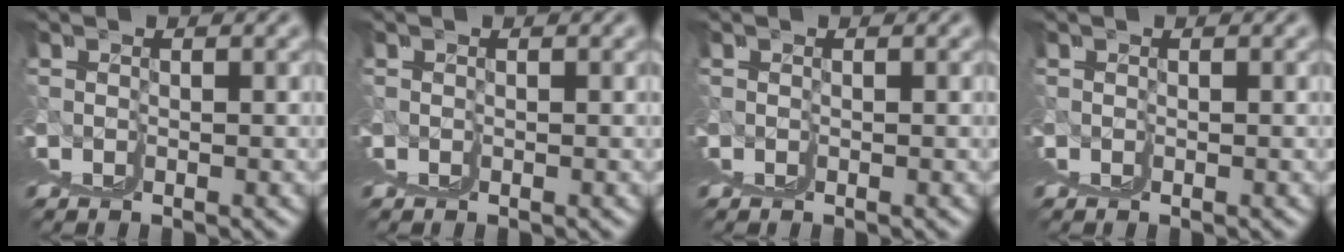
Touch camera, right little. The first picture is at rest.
{"total": 0.0}
{"total": 0.0}
{"total": 0.0}